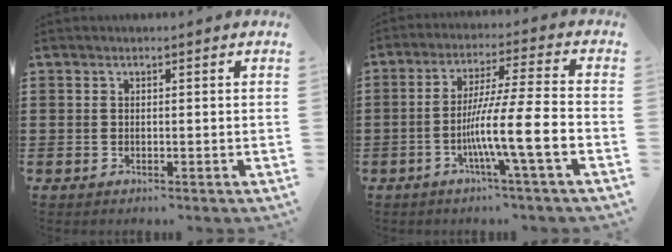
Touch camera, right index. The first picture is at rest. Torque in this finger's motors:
{"motor_torque": [2.14, 0.00, 0.95, 0.21]}